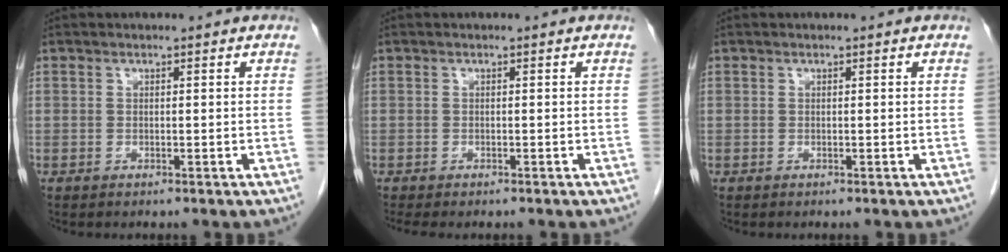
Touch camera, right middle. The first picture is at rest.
{"total": 3.0, "force": [-2.5, 0.7, 1.4], "torque": [-0.018, -0.009, -0.032]}
{"total": 0.0}